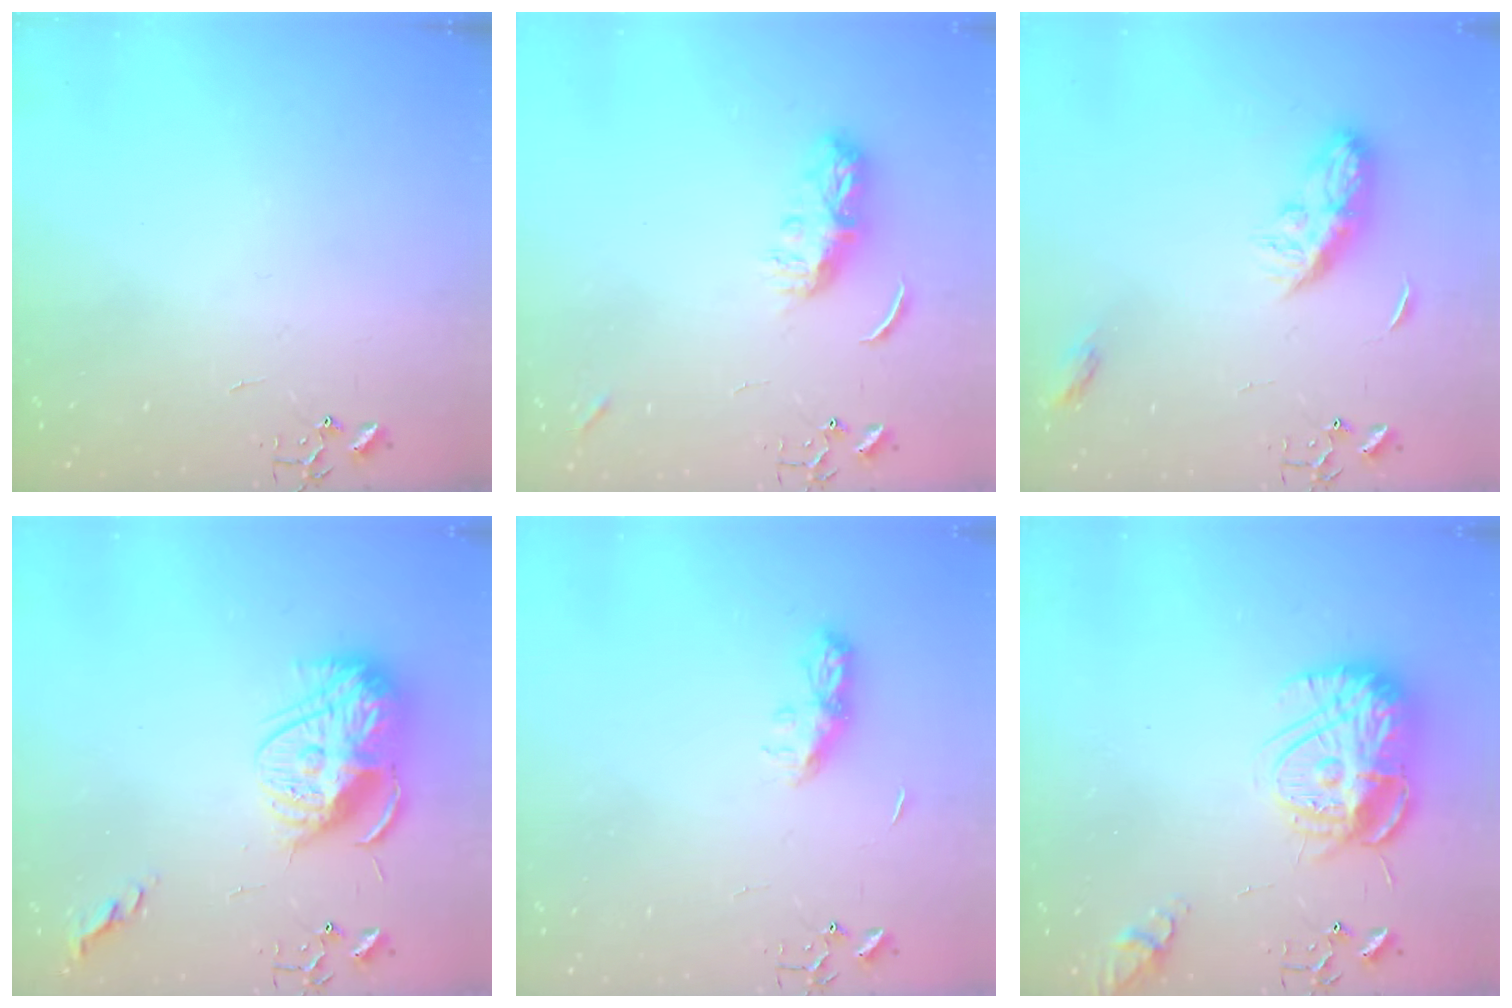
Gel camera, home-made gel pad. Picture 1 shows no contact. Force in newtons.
{"total": 7.4, "press": 7.4, "slide": 0.5}
{"total": 8.8, "press": 8.8, "slide": 0.0}
{"total": 15.6, "press": 15.6, "slide": 1.2}
{"total": 7.8, "press": 7.8, "slide": 0.4}
{"total": 15.2, "press": 15.1, "slide": 1.2}